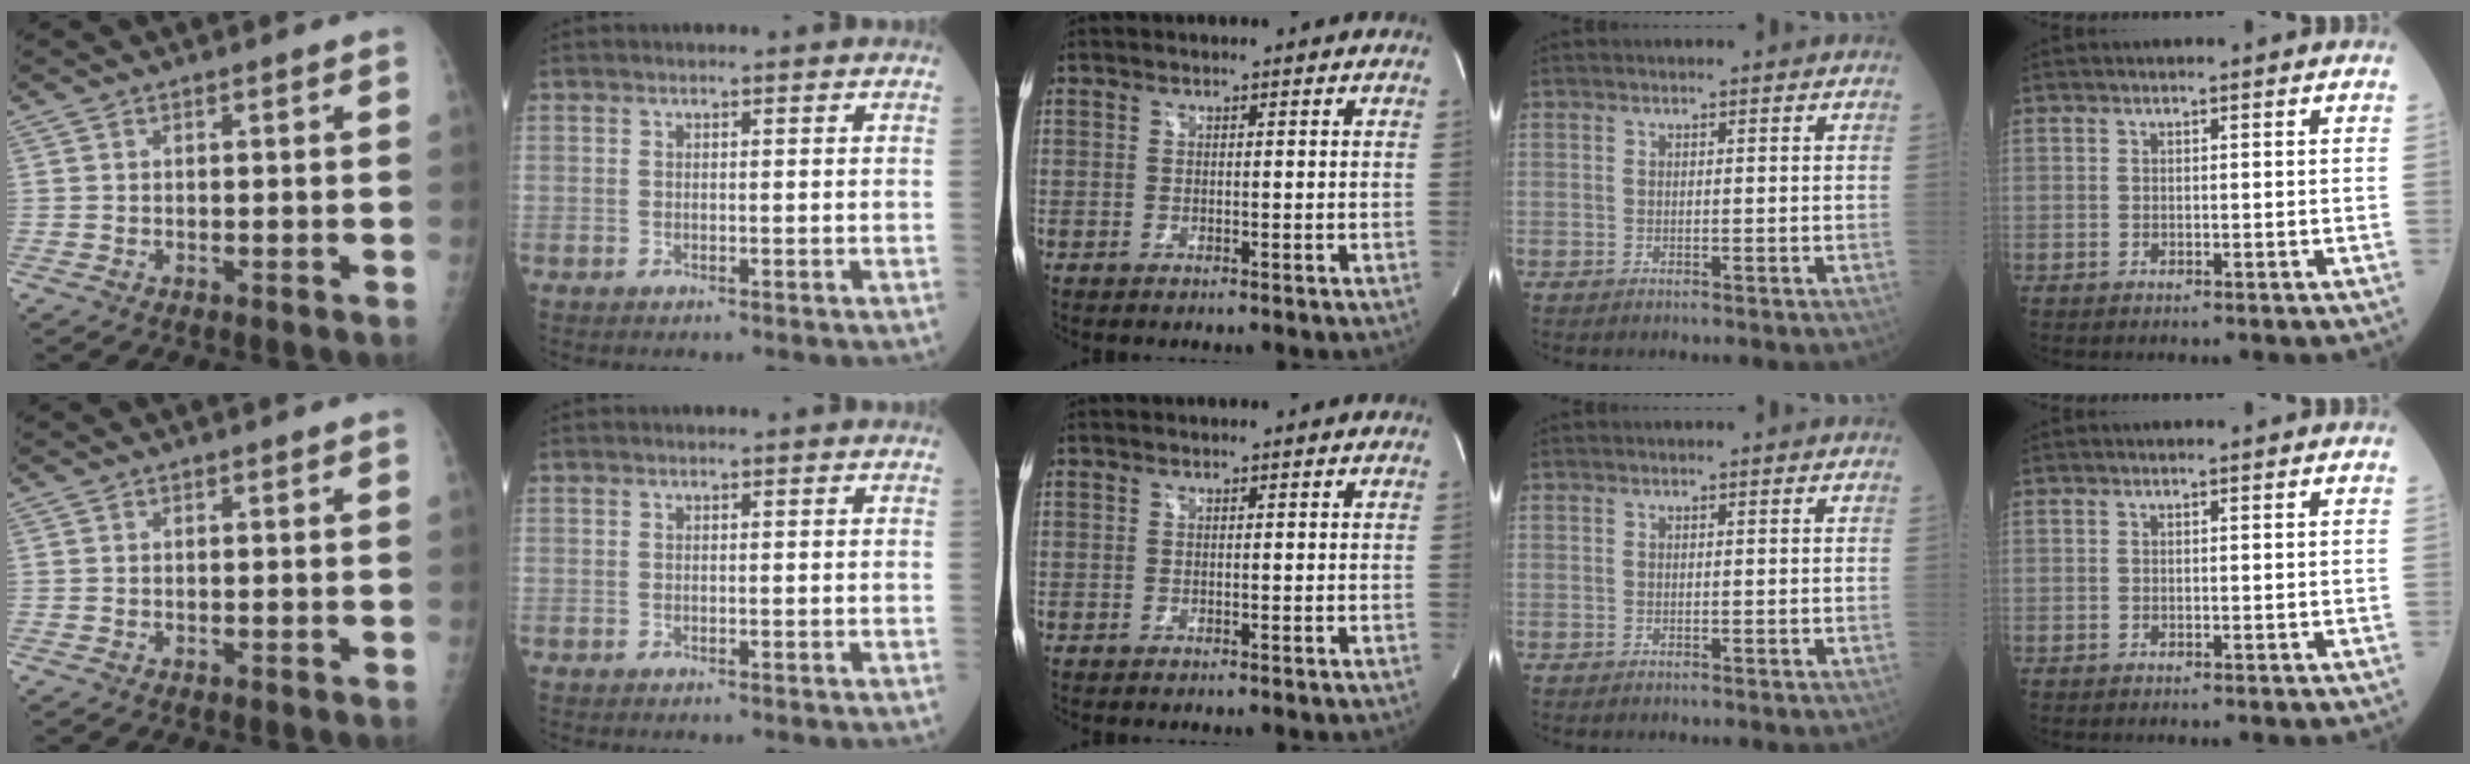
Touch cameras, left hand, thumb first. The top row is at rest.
{}